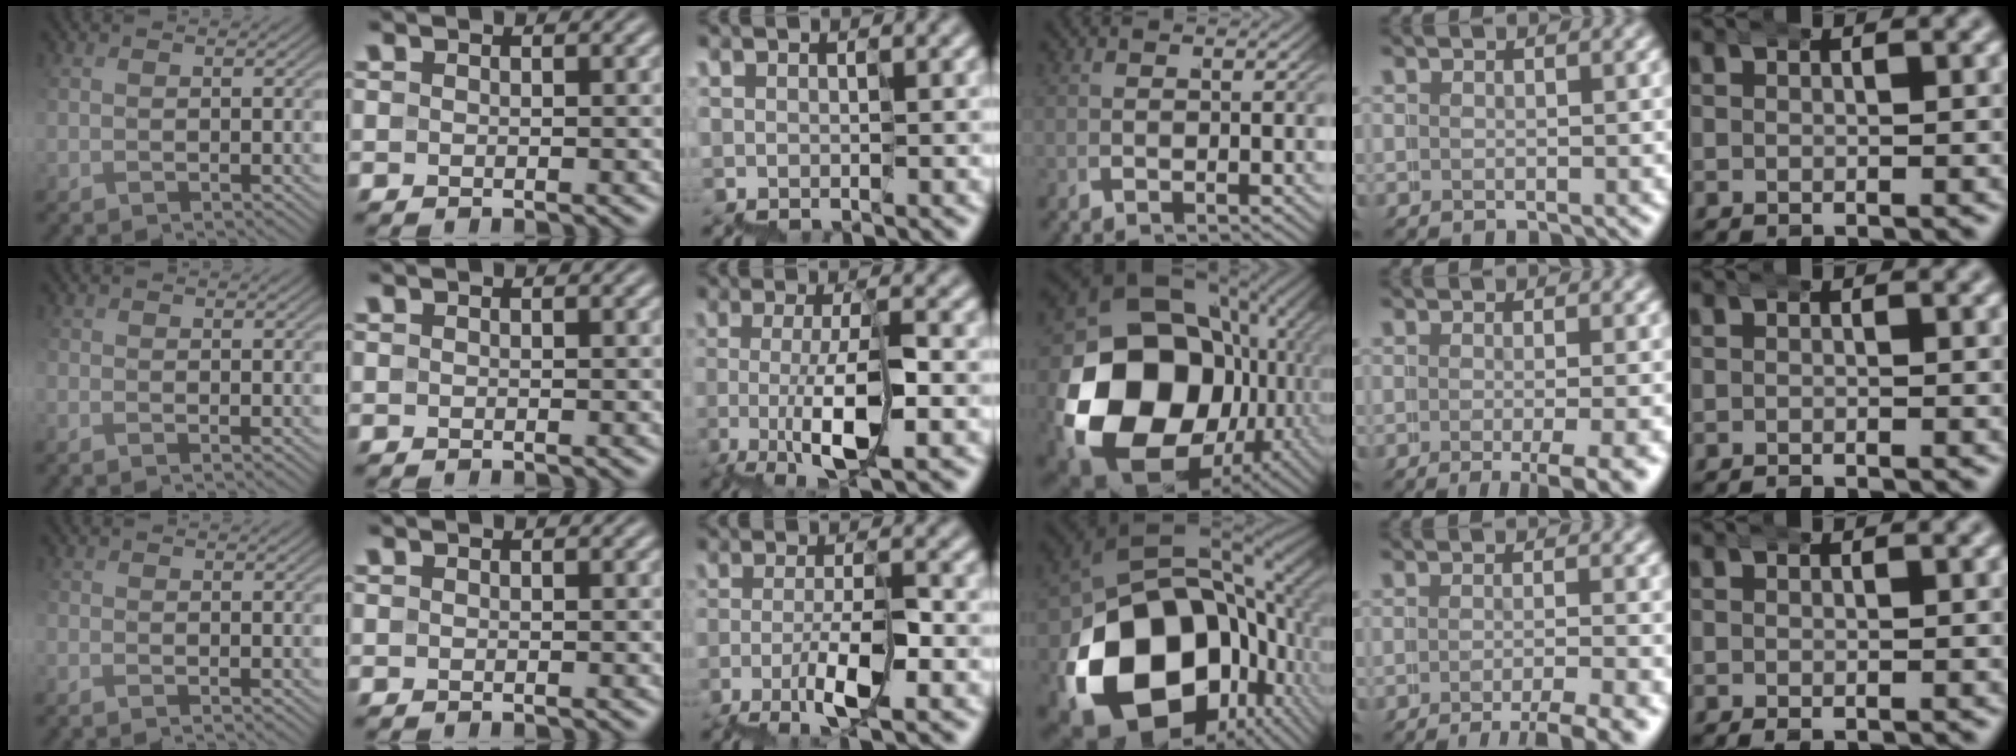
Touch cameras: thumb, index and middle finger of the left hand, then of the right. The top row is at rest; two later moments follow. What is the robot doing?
{"motion": "wrap", "object": "belt"}